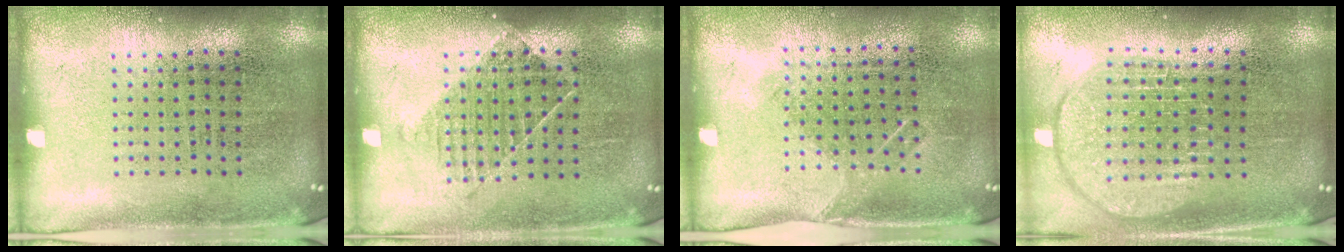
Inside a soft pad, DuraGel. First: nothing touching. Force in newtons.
{"total": 1.1, "press": 0.9, "slide": 0.7}
{"total": 1.1, "press": 0.8, "slide": 0.7}
{"total": 1.9, "press": 1.5, "slide": 1.1}